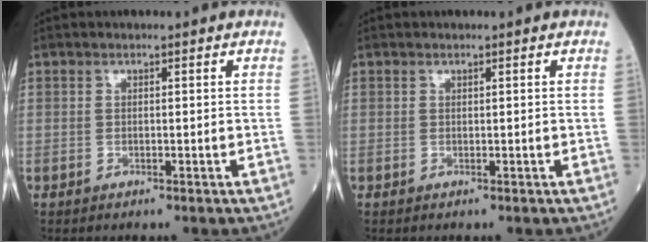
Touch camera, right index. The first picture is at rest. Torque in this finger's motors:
{"motor_torque": [-0.23, 0.09, -0.06, -0.01]}